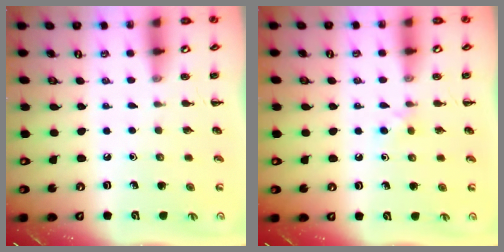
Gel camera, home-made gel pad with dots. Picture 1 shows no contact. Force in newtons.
{"total": 2.8, "press": 2.6, "slide": 1.2}